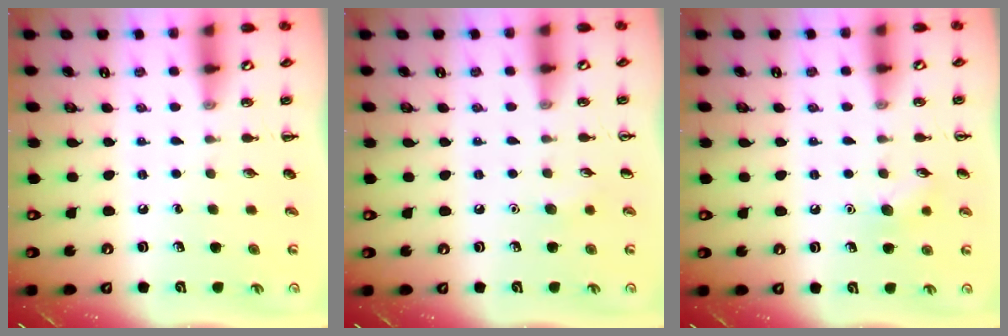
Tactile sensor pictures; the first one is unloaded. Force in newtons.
{"total": 4.0, "press": 3.8, "slide": 1.2}
{"total": 7.6, "press": 7.4, "slide": 1.9}